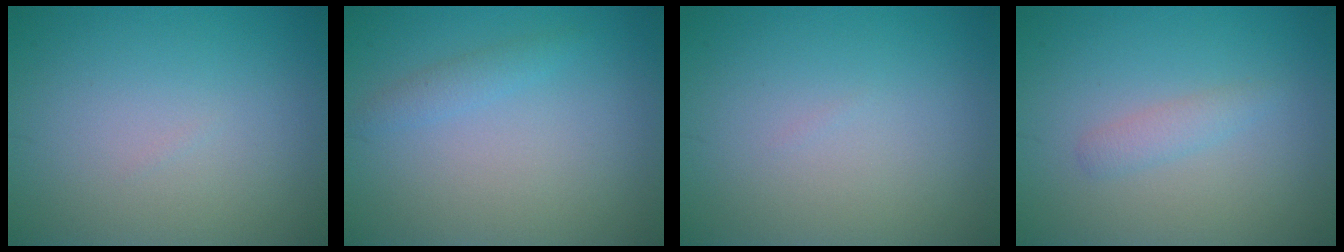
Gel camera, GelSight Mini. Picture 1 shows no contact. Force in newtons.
{"total": 1.3, "press": 1.3, "slide": 0.1}
{"total": 0.0}
{"total": 1.4, "press": 1.4, "slide": 0.1}